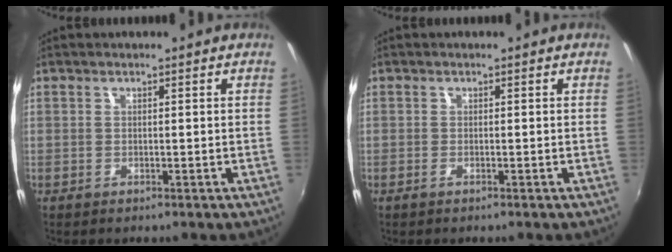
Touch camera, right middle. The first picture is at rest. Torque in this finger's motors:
{"motor_torque": [-0.76, 0.21, -0.01, 0.00]}